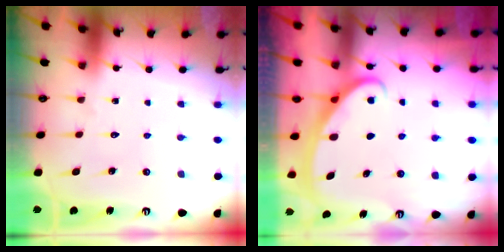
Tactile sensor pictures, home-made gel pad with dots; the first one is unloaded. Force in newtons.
{"total": 2.4, "press": 2.4, "slide": 0.4}